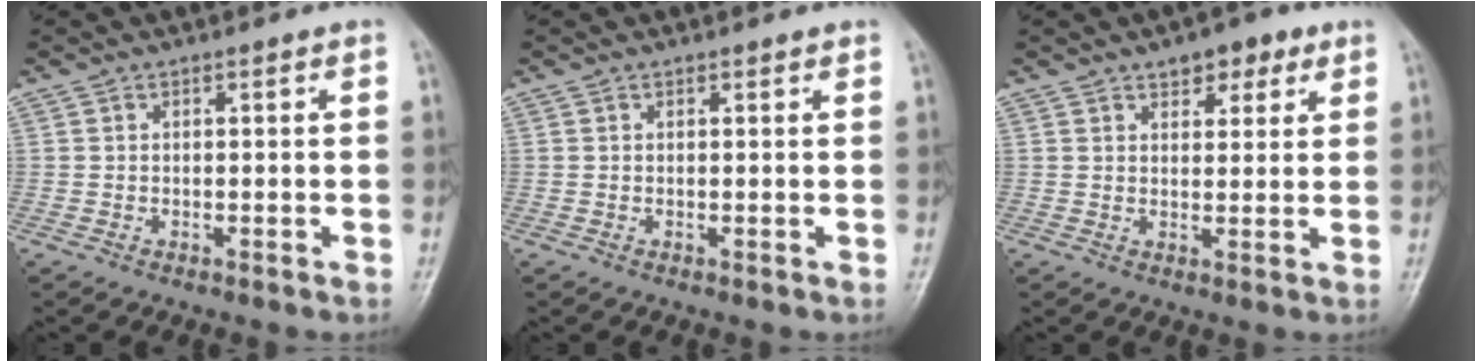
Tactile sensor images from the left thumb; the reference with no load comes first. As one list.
[{"total": 0.5, "force": [0.5, 0.1, 0.2], "torque": [-0.005, -0.002, 0.005]}, {"total": 5.8, "force": [3.4, 3.1, 3.6], "torque": [-0.020, -0.012, 0.045]}]